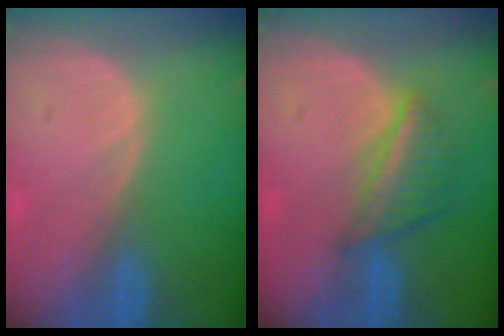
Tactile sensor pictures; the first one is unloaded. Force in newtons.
{"total": 5.6, "press": 5.3, "slide": 1.7}